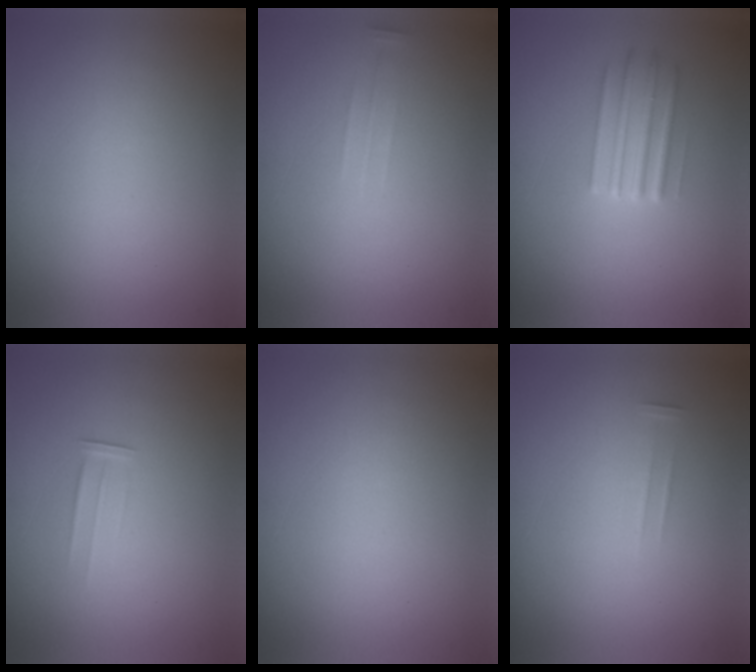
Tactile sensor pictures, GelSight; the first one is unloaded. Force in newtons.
{"total": 1.2}
{"total": 2.5}
{"total": 1.7}
{"total": 1.1}
{"total": 1.6}